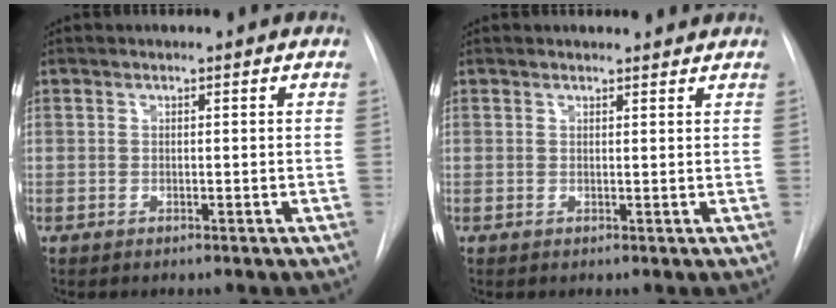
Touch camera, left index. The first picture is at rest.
{"total": 2.6, "force": [2.5, 0.6, 0.2], "torque": [-0.006, 0.006, 0.026]}